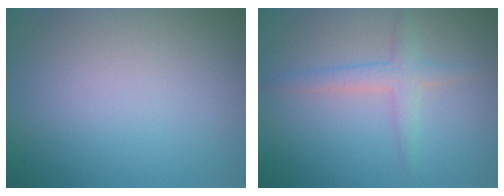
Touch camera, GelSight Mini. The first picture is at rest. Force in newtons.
{"total": 2.2, "press": 2.2, "slide": 0.0}